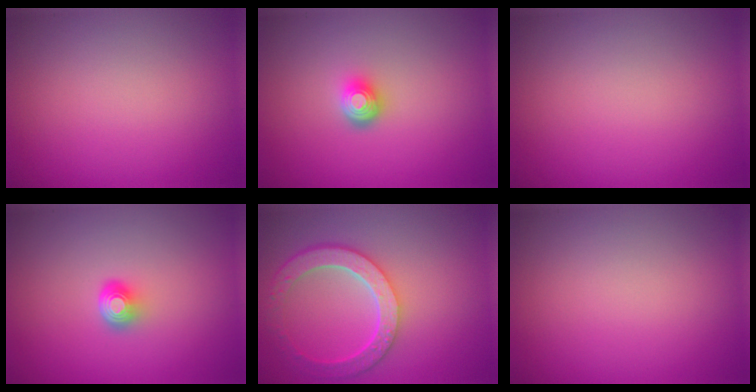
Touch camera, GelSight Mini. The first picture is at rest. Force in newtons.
{"total": 2.0, "press": 1.5, "slide": 1.4}
{"total": 0.0}
{"total": 2.0, "press": 1.3, "slide": 1.6}
{"total": 5.8, "press": 4.5, "slide": 3.7}
{"total": 0.0}